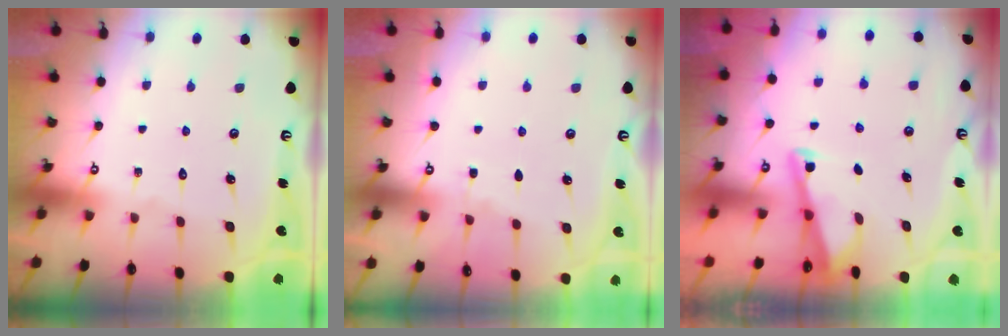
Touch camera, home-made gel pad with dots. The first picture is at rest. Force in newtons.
{"total": 1.6, "press": 1.6, "slide": 0.3}
{"total": 2.9, "press": 2.8, "slide": 0.4}